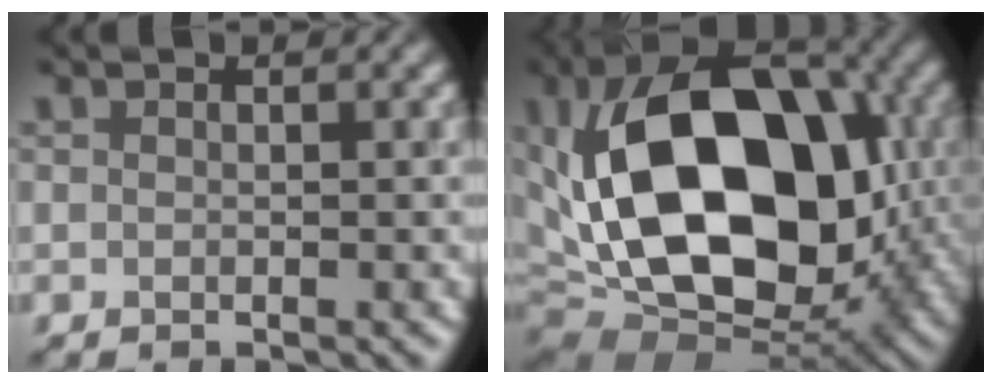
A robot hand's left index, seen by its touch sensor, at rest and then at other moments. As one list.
[{"total": 18.7, "force": [0.9, 12.1, 14.1], "torque": [-0.264, 0.001, 0.011]}]